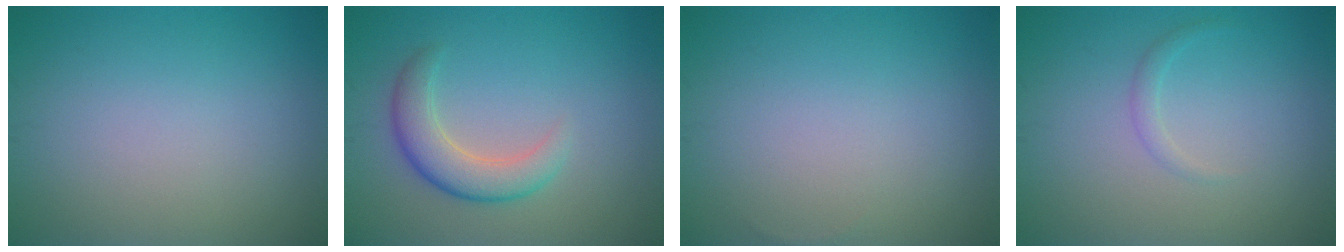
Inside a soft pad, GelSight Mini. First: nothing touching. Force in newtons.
{"total": 3.8, "press": 3.8, "slide": 0.1}
{"total": 0.0}
{"total": 1.0, "press": 1.0, "slide": 0.1}